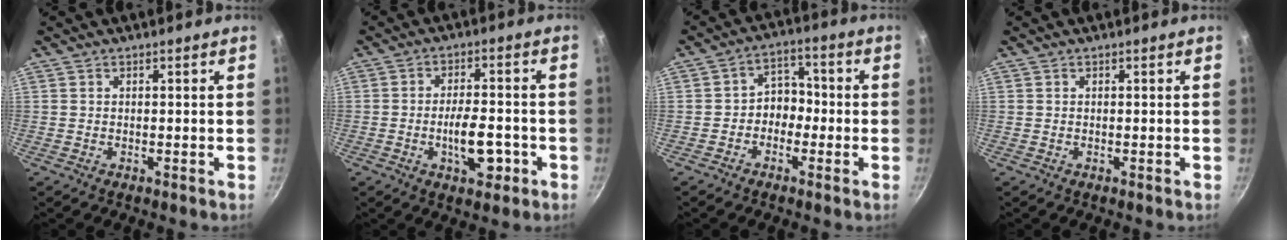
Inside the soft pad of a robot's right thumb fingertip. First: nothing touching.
{"total": 8.3, "force": [-2.9, 3.8, 6.9], "torque": [-0.087, 0.017, -0.044]}
{"total": 5.6, "force": [-1.5, 4.5, 2.9], "torque": [0.002, 0.030, -0.037]}
{"total": 0.0}